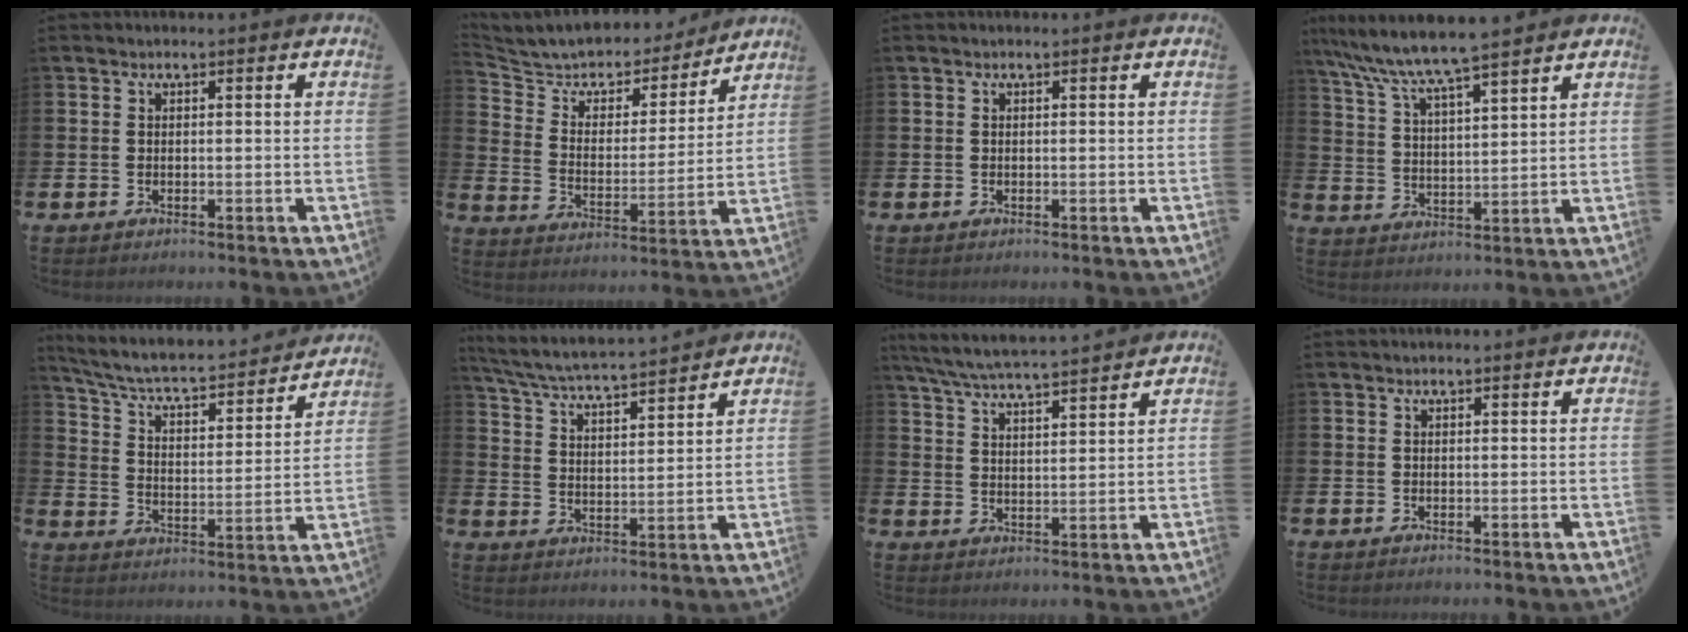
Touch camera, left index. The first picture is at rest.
{"total": 6.3, "force": [5.8, 2.5, 0.7], "torque": [-0.058, -0.042, 0.097]}
{"total": 0.0}
{"total": 7.9, "force": [7.4, 0.3, 2.9], "torque": [-0.087, -0.036, 0.131]}
{"total": 6.5, "force": [5.8, 1.4, 2.6], "torque": [-0.082, -0.046, 0.091]}
{"total": 5.4, "force": [5.2, -0.1, 1.3], "torque": [-0.052, -0.040, 0.086]}
{"total": 6.2, "force": [6.0, 0.1, 1.5], "torque": [-0.054, -0.037, 0.106]}
{"total": 0.7, "force": [0.6, 0.0, 0.2], "torque": [0.005, -0.004, 0.010]}